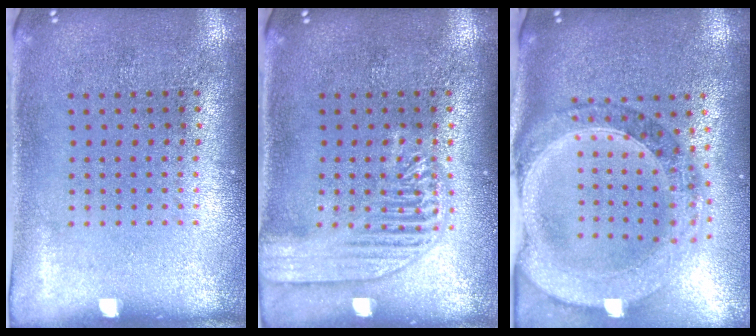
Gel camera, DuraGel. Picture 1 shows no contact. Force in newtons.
{"total": 3.0, "press": 3.0, "slide": 0.3}
{"total": 1.8, "press": 1.7, "slide": 0.5}